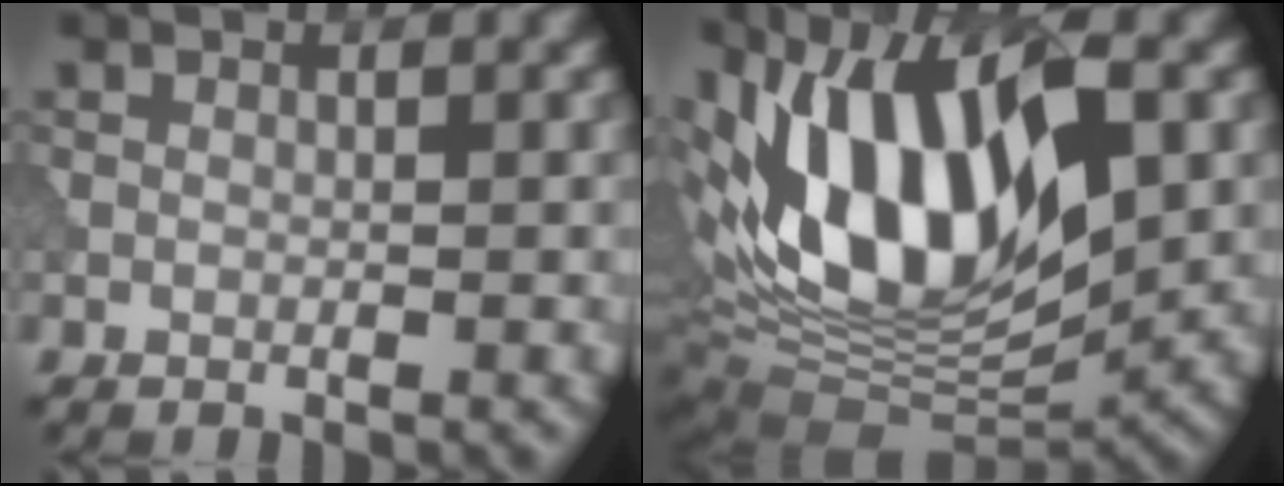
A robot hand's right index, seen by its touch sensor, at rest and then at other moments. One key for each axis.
{"total": 14.2, "fx": 2.7, "fy": 7.2, "fz": 11.9, "tx": -0.217, "ty": 0.006, "tz": 0.040}